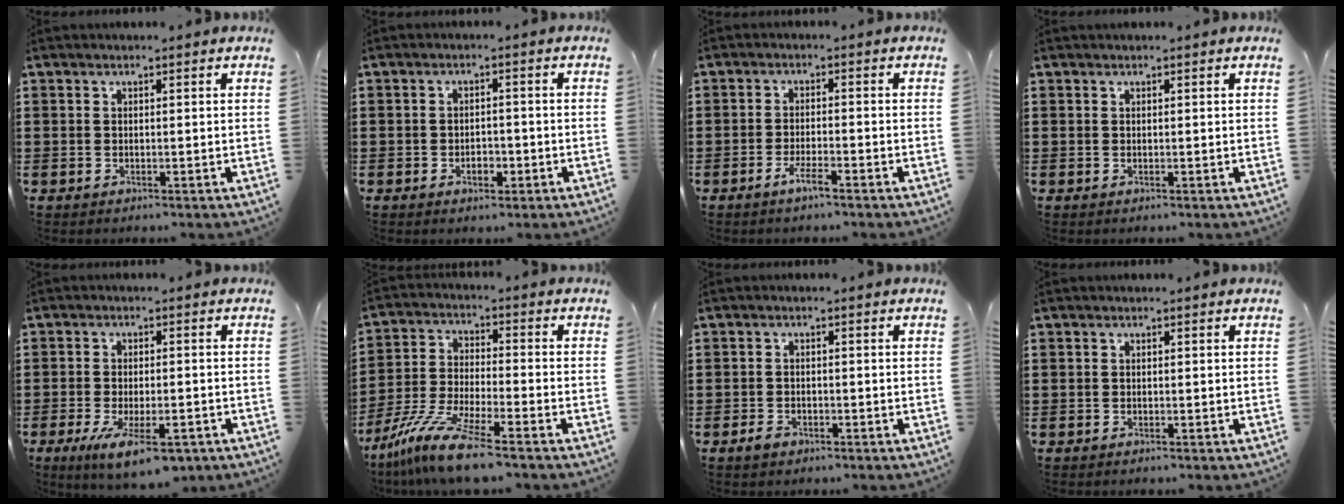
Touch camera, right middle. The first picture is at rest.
{"total": 2.6, "force": [-1.1, 1.6, 1.8], "torque": [-0.027, 0.000, -0.025]}
{"total": 3.0, "force": [-2.1, 0.3, 2.2], "torque": [-0.044, 0.002, -0.040]}
{"total": 0.0}
{"total": 7.0, "force": [-4.0, 2.3, 5.2], "torque": [-0.101, -0.006, -0.070]}
{"total": 10.3, "force": [-8.3, 0.4, 6.1], "torque": [-0.134, -0.002, -0.167]}
{"total": 1.6, "force": [-1.1, 0.9, 0.8], "torque": [-0.018, 0.000, -0.022]}
{"total": 0.0}